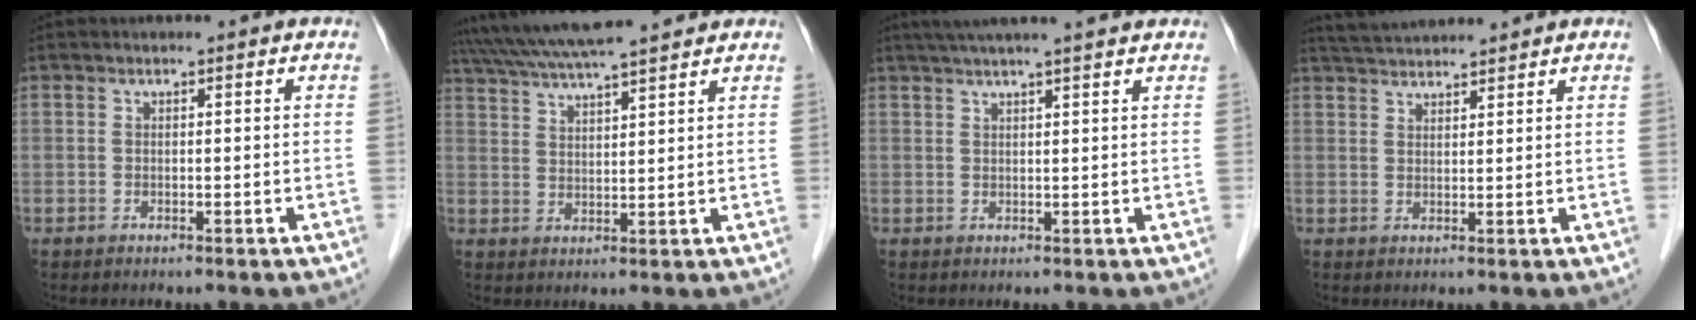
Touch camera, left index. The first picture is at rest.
{"total": 12.5, "force": [11.1, 0.2, 5.6], "torque": [-0.105, 0.033, 0.172]}
{"total": 11.1, "force": [9.4, -0.2, 5.8], "torque": [-0.091, 0.034, 0.117]}
{"total": 5.6, "force": [5.3, 0.1, 1.6], "torque": [-0.032, 0.034, 0.095]}